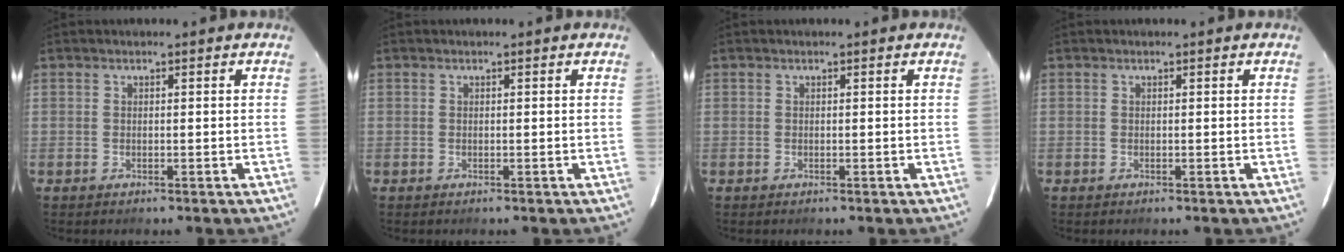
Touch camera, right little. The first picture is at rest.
{"total": 0.0}
{"total": 0.0}
{"total": 0.0}